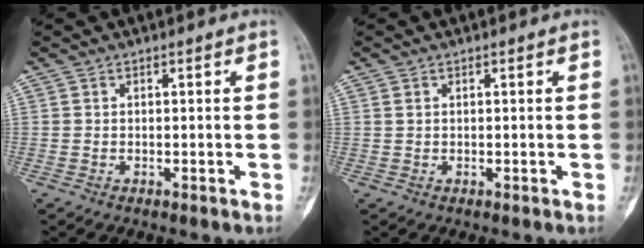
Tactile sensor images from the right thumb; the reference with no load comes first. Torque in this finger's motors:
{"motor_torque": [-0.55, 0.24, 0.33, 0.03, -0.05]}